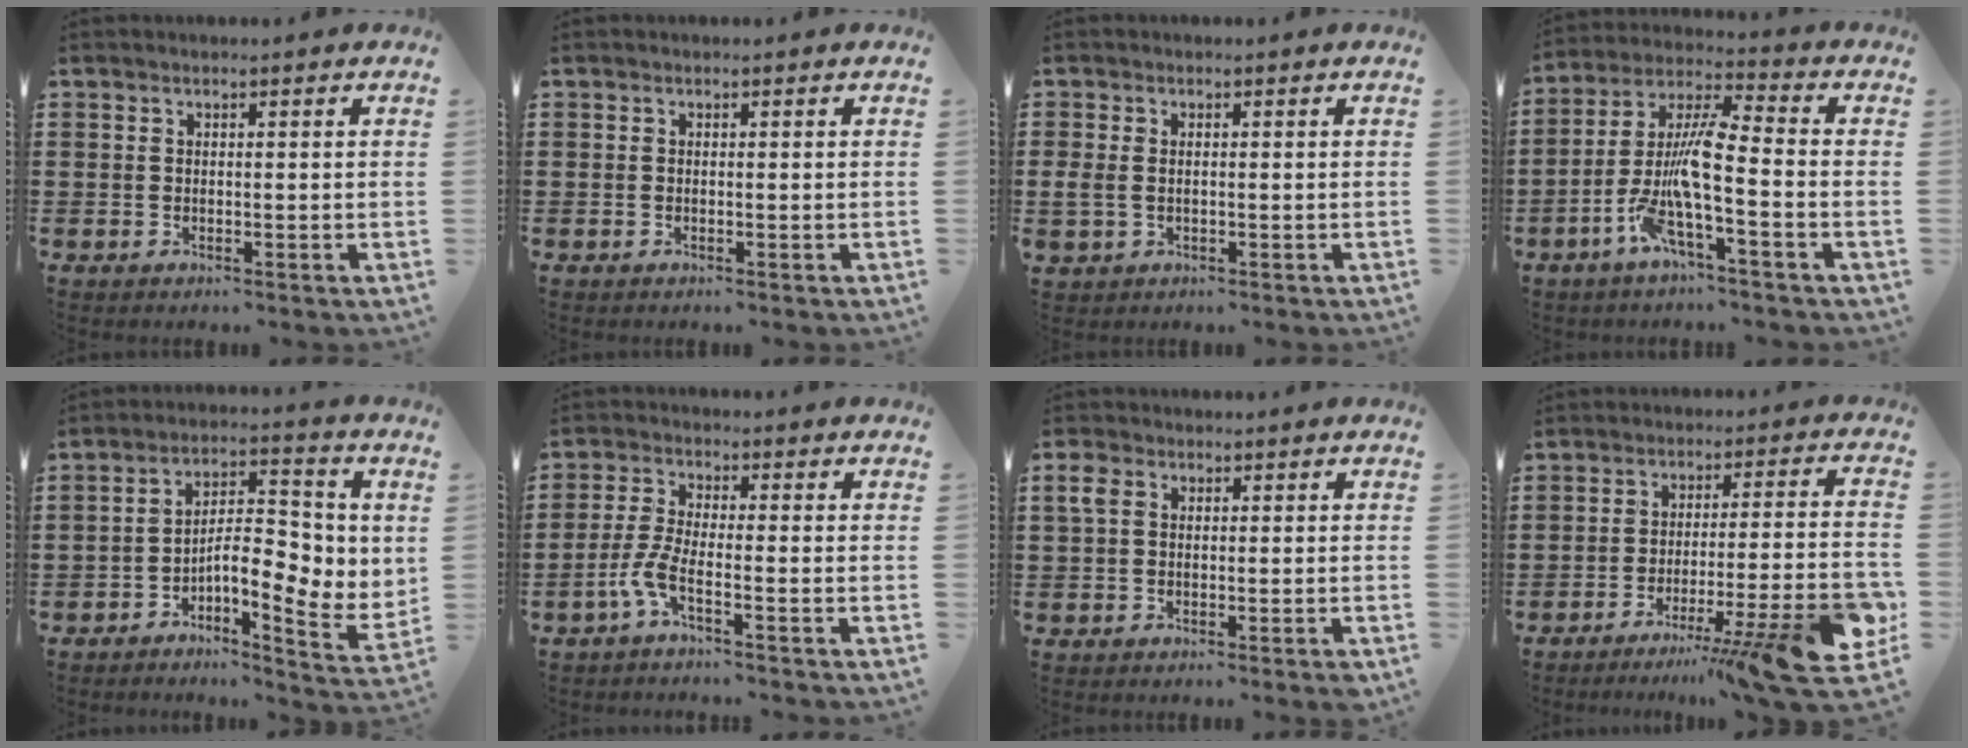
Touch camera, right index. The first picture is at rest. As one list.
[{"total": 0.0}, {"total": 1.9, "force": [0.0, 1.4, 1.3], "torque": [-0.044, -0.001, -0.006]}, {"total": 9.3, "force": [-3.5, 1.8, 8.4], "torque": [-0.193, -0.024, -0.076]}, {"total": 7.6, "force": [-0.2, 3.4, 6.8], "torque": [-0.106, -0.019, -0.012]}, {"total": 4.5, "force": [-2.6, 0.6, 3.6], "torque": [-0.096, -0.014, -0.056]}, {"total": 2.4, "force": [0.4, 1.6, 1.8], "torque": [-0.040, 0.009, 0.006]}, {"total": 13.1, "force": [-7.7, 1.1, 10.5], "torque": [-0.147, 0.012, -0.127]}]